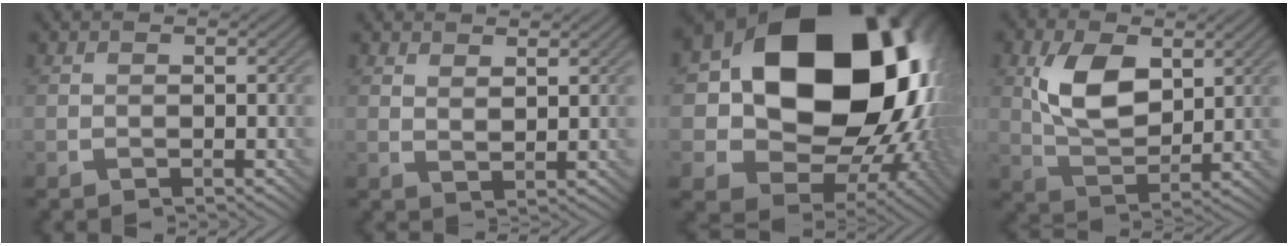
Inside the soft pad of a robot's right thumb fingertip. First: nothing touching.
{"total": 1.9, "force": [1.5, 0.6, 1.0], "torque": [-0.019, -0.006, 0.033]}
{"total": 23.1, "force": [3.7, 17.8, 14.1], "torque": [-0.298, -0.033, 0.105]}
{"total": 8.8, "force": [2.8, 5.1, 6.7], "torque": [-0.136, 0.002, 0.054]}